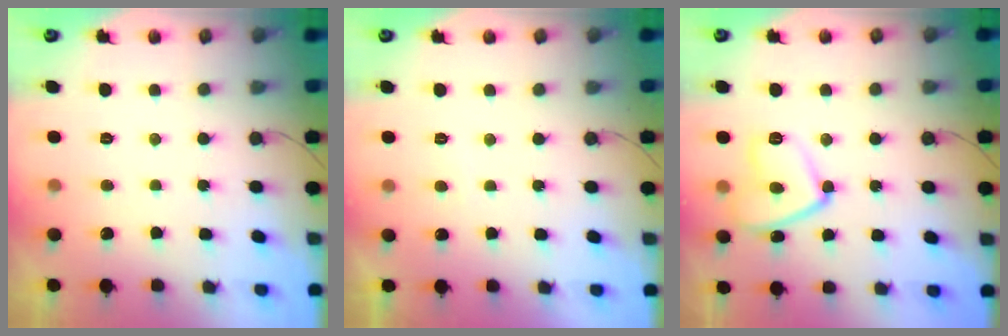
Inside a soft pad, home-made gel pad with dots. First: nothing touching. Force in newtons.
{"total": 0.9, "press": 0.8, "slide": 0.4}
{"total": 11.6, "press": 11.6, "slide": 1.0}